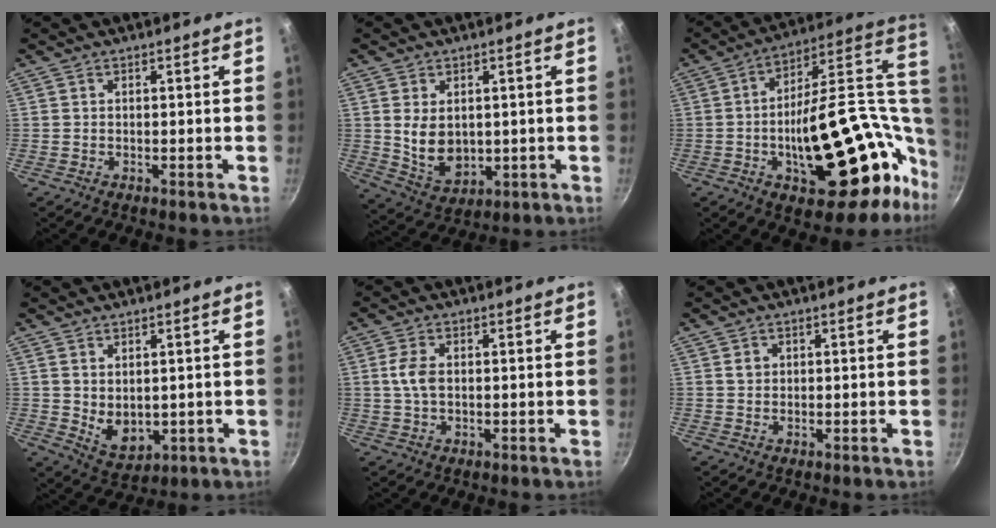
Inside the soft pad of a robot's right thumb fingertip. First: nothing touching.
{"total": 8.6, "force": [0.9, 6.0, 6.1], "torque": [-0.094, -0.017, 0.037]}
{"total": 33.7, "force": [-4.2, 16.7, 29.0], "torque": [-0.369, 0.028, -0.042]}
{"total": 6.2, "force": [1.0, 4.3, 4.4], "torque": [-0.060, -0.022, 0.033]}
{"total": 4.5, "force": [0.4, 2.7, 3.5], "torque": [-0.071, 0.007, 0.004]}
{"total": 1.6, "force": [0.4, 1.4, 0.6], "torque": [-0.005, 0.002, 0.006]}